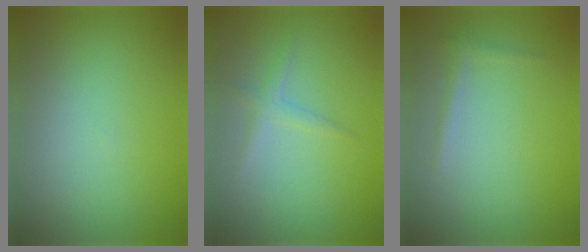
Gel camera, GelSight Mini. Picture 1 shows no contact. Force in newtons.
{"total": 1.4, "press": 1.4, "slide": 0.0}
{"total": 1.0, "press": 1.0, "slide": 0.0}